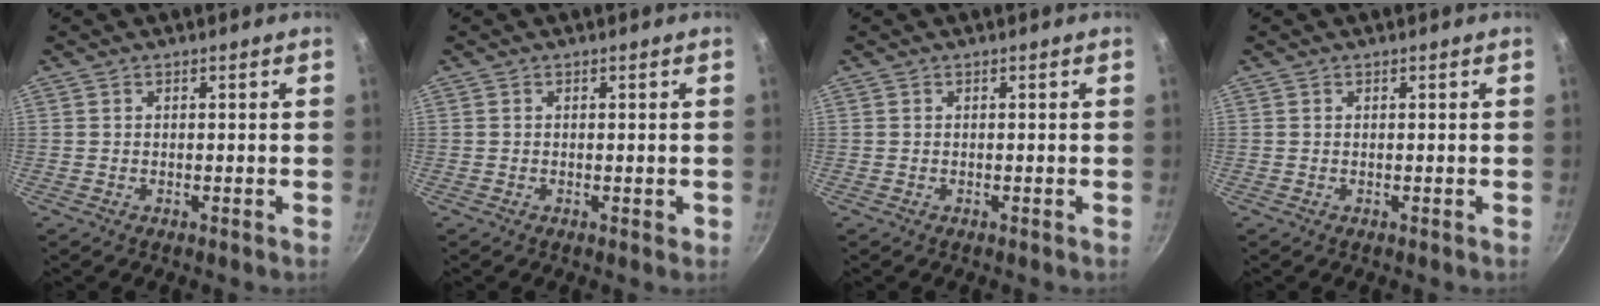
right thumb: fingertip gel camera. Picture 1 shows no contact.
{"total": 0.7, "force": [-0.1, 0.3, 0.7], "torque": [-0.007, 0.002, -0.003]}
{"total": 0.0}
{"total": 0.0}